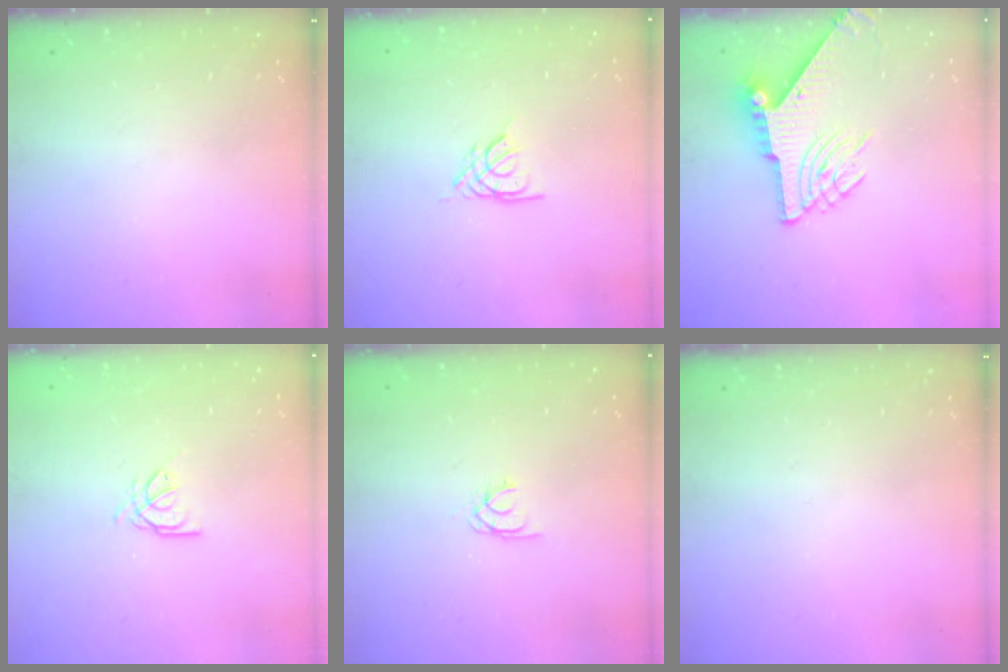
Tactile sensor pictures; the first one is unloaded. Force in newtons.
{"total": 2.6, "press": 2.6, "slide": 0.6}
{"total": 7.4, "press": 7.3, "slide": 0.9}
{"total": 0.9, "press": 0.8, "slide": 0.2}
{"total": 1.5, "press": 1.4, "slide": 0.2}
{"total": 0.0}